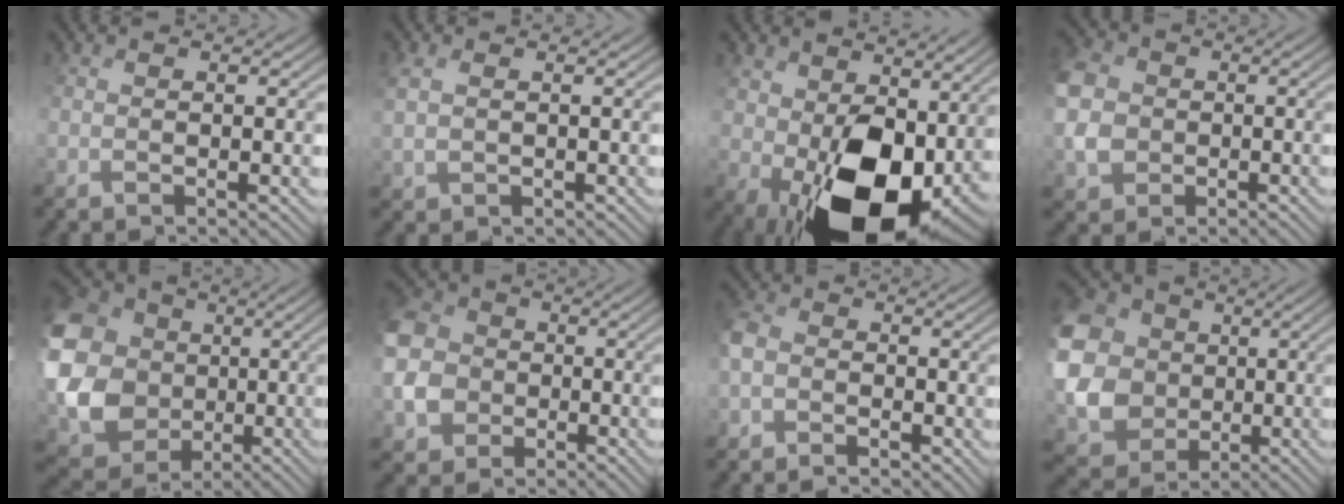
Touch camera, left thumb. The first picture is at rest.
{"total": 1.6, "force": [1.2, 0.9, 0.4], "torque": [-0.018, 0.010, 0.026]}
{"total": 14.5, "force": [1.0, 10.3, 10.2], "torque": [-0.181, -0.047, 0.040]}
{"total": 5.6, "force": [-0.1, 5.0, 2.4], "torque": [-0.075, 0.005, -0.014]}
{"total": 14.7, "force": [1.6, 12.6, 7.3], "torque": [-0.245, -0.005, 0.029]}
{"total": 8.5, "force": [-1.5, 7.4, 3.8], "torque": [-0.132, -0.013, -0.031]}
{"total": 2.7, "force": [-1.3, 2.0, 1.1], "torque": [-0.038, 0.007, -0.034]}
{"total": 14.3, "force": [2.2, 12.5, 6.7], "torque": [-0.238, -0.004, 0.037]}